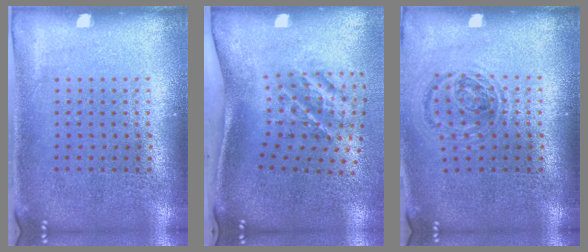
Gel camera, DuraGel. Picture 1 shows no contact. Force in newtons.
{"total": 2.1, "press": 1.3, "slide": 1.7}
{"total": 0.9, "press": 0.9, "slide": 0.2}